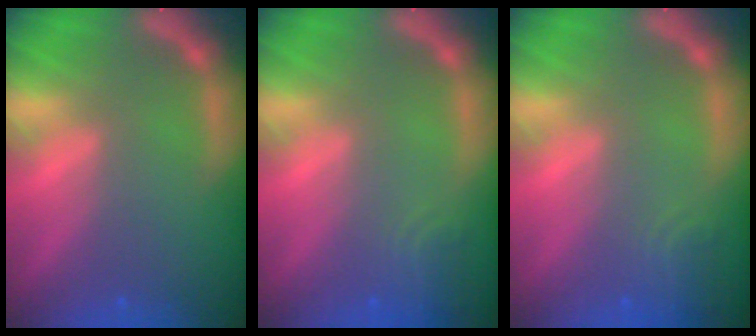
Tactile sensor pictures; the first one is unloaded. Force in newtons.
{"total": 2.4}
{"total": 2.4}